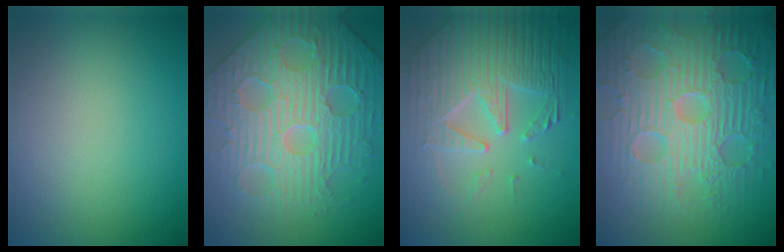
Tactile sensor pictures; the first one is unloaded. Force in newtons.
{"total": 7.6, "press": 6.3, "slide": 4.3}
{"total": 7.9, "press": 5.6, "slide": 5.5}
{"total": 10.7, "press": 7.2, "slide": 7.9}